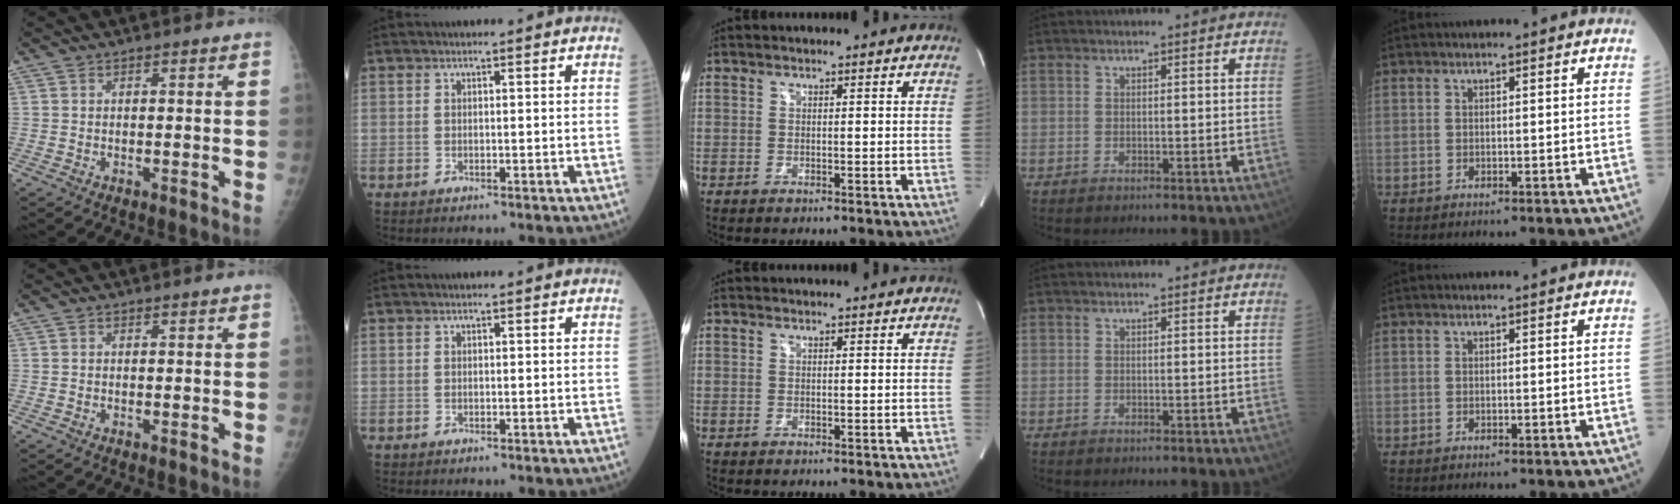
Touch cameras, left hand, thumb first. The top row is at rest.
{}